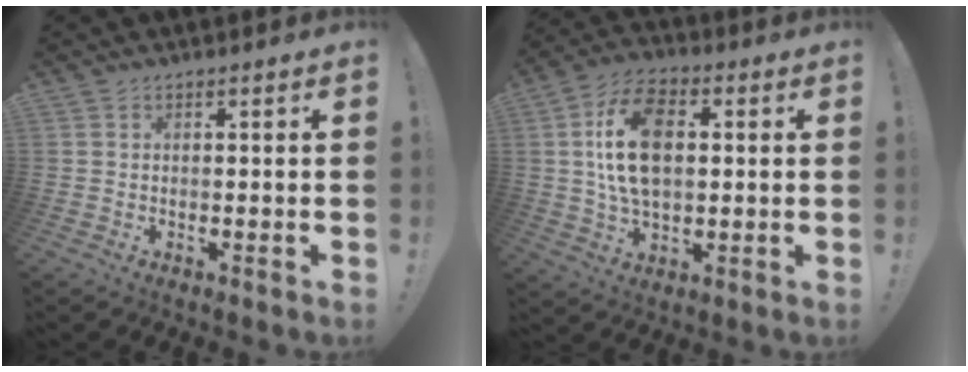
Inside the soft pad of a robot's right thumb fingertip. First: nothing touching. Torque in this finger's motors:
{"motor_torque": [1.72, 2.66, 1.59, 0.29, 0.19]}